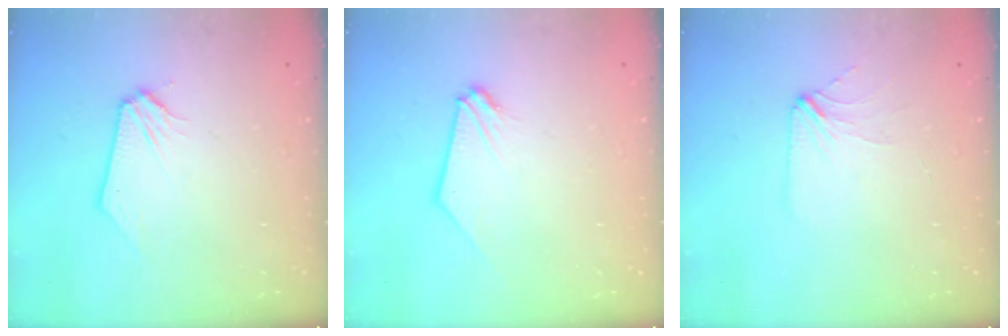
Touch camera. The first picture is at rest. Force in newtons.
{"total": 0.7, "press": 0.6, "slide": 0.2}
{"total": 2.8, "press": 2.8, "slide": 0.4}